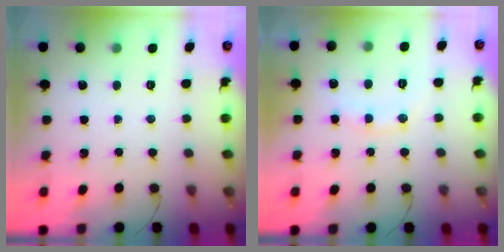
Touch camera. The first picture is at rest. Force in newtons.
{"total": 9.7, "press": 9.6, "slide": 1.1}